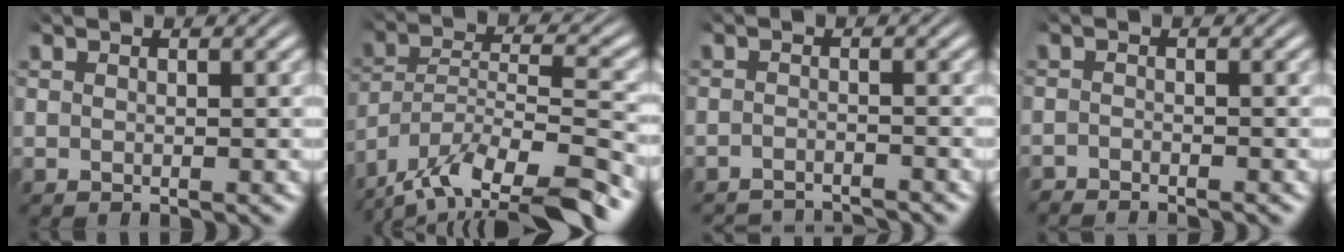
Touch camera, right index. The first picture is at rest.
{"total": 8.9, "force": [-5.3, 4.3, 5.6], "torque": [-0.110, -0.032, -0.075]}
{"total": 3.9, "force": [-3.9, 0.1, 0.0], "torque": [-0.002, -0.017, -0.060]}
{"total": 2.0, "force": [-2.0, 0.1, -0.1], "torque": [0.001, -0.013, -0.033]}